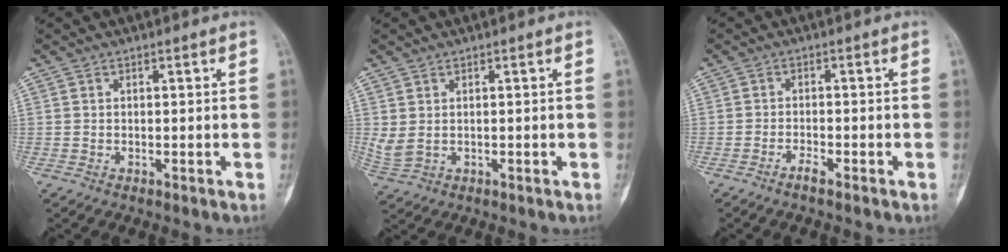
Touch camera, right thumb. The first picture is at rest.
{"total": 3.1, "force": [0.3, 1.9, 2.5], "torque": [-0.062, 0.003, 0.017]}
{"total": 1.9, "force": [-1.5, 0.3, 1.1], "torque": [-0.028, 0.005, -0.030]}